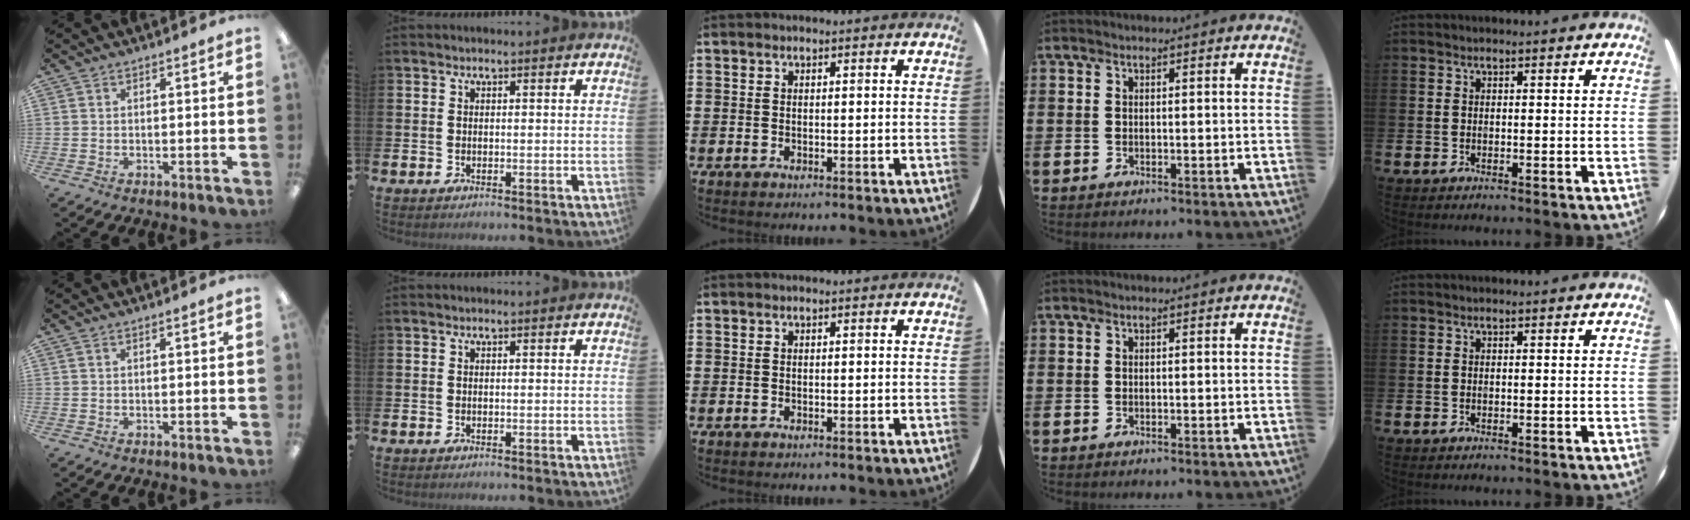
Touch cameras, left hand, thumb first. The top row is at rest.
{}